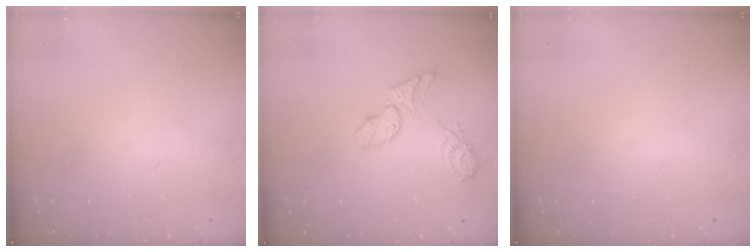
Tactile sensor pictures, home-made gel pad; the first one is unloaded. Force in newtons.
{"total": 9.0, "press": 9.0, "slide": 0.7}
{"total": 0.0}